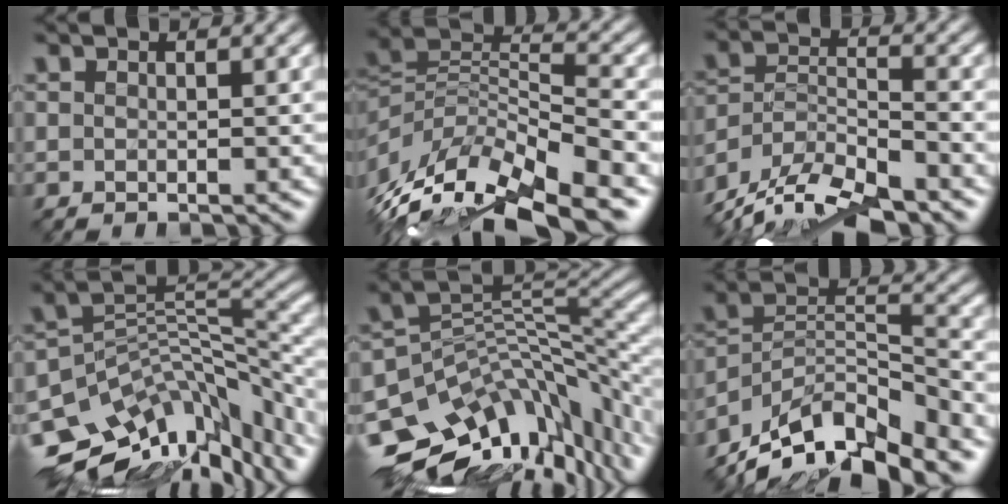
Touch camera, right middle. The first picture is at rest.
{"total": 11.7, "force": [-6.9, 5.0, 8.1], "torque": [-0.165, 0.015, -0.113]}
{"total": 11.4, "force": [-9.6, 4.0, 4.6], "torque": [-0.086, -0.007, -0.161]}
{"total": 12.3, "force": [-6.9, 6.2, 8.1], "torque": [-0.150, 0.002, -0.100]}
{"total": 11.7, "force": [-4.4, 6.5, 8.6], "torque": [-0.152, 0.003, -0.061]}
{"total": 10.7, "force": [-8.5, 3.6, 5.5], "torque": [-0.098, 0.017, -0.161]}